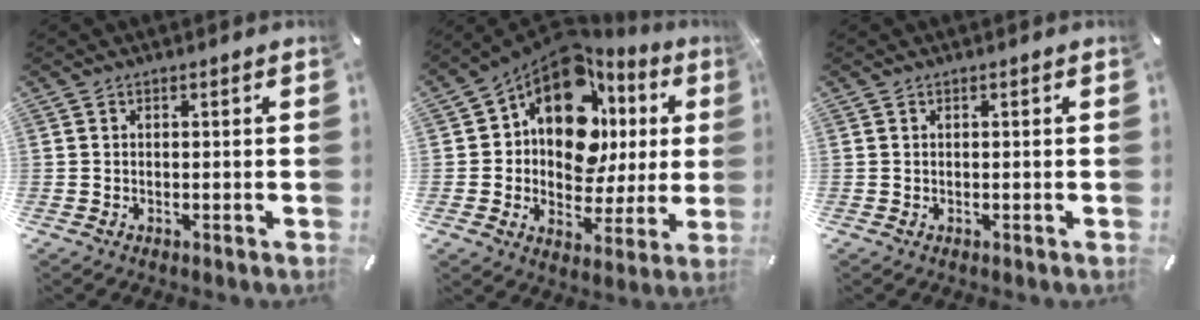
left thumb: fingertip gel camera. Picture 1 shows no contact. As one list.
[{"total": 16.2, "force": [6.3, 11.1, 10.0], "torque": [-0.163, -0.053, 0.110]}, {"total": 0.0}]